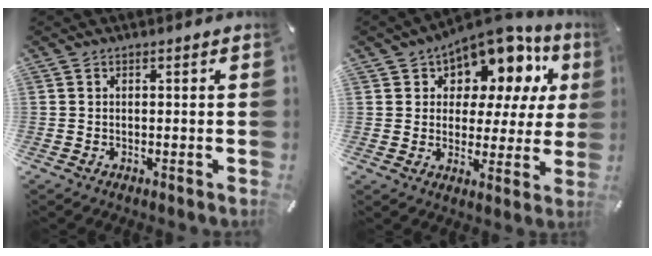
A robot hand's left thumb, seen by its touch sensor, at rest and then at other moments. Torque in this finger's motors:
{"motor_torque": [2.38, 2.64, 1.91, -0.86, 0.12]}